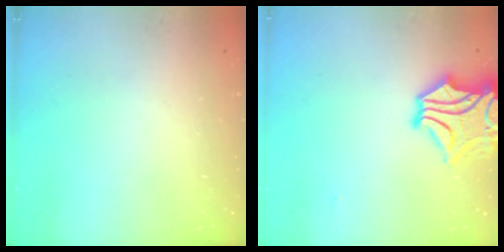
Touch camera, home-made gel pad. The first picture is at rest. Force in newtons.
{"total": 5.8, "press": 5.4, "slide": 2.2}